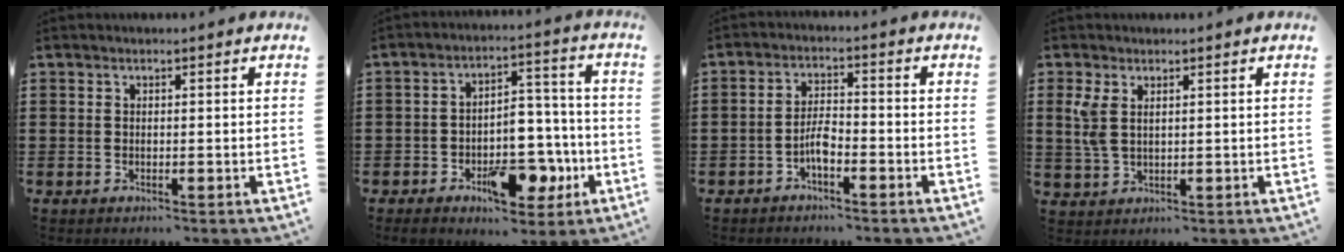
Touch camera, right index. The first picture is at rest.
{"total": 10.3, "force": [-4.6, 5.8, 7.3], "torque": [-0.092, 0.017, -0.073]}
{"total": 3.0, "force": [-1.6, 0.9, 2.4], "torque": [-0.053, 0.000, -0.032]}
{"total": 3.9, "force": [1.5, 2.0, 3.0], "torque": [-0.079, 0.001, 0.022]}